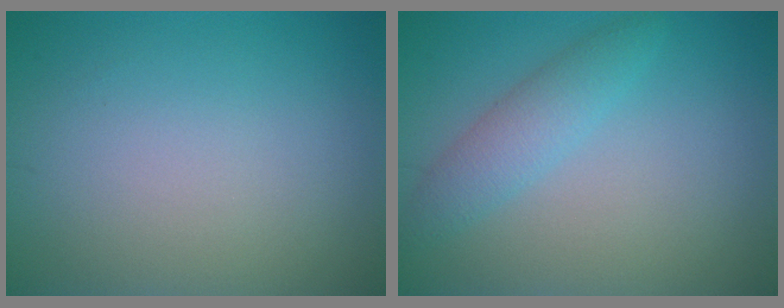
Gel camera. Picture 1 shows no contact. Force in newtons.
{"total": 2.8, "press": 2.8, "slide": 0.2}